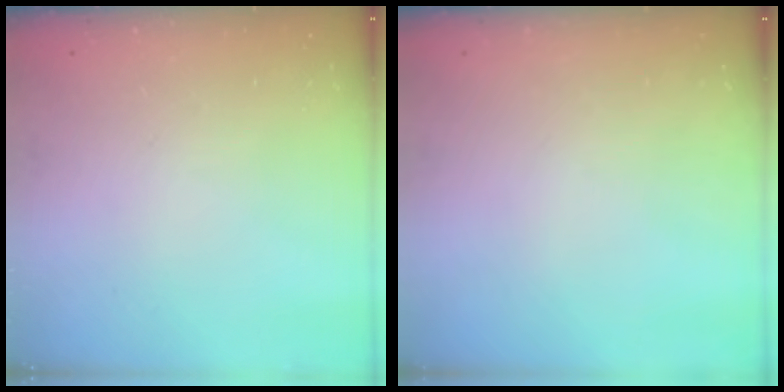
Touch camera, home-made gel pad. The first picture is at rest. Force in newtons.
{"total": 0.0}